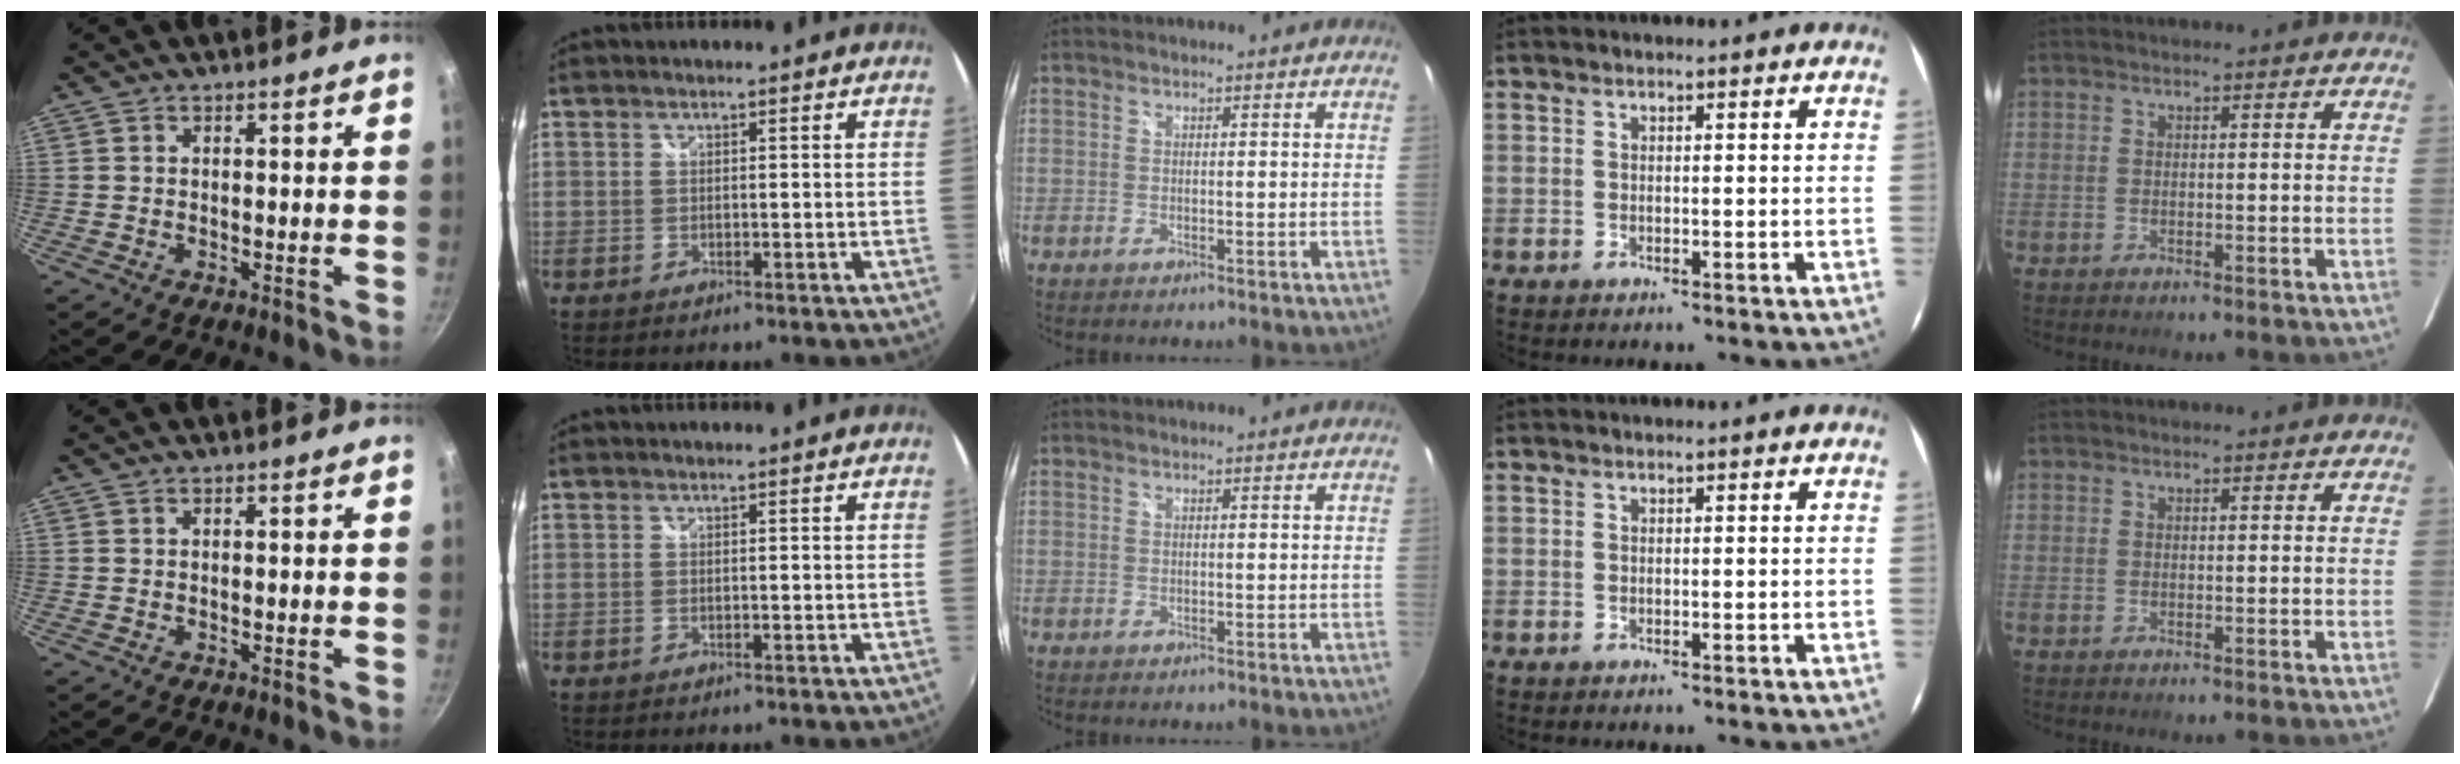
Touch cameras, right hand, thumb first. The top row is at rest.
{}